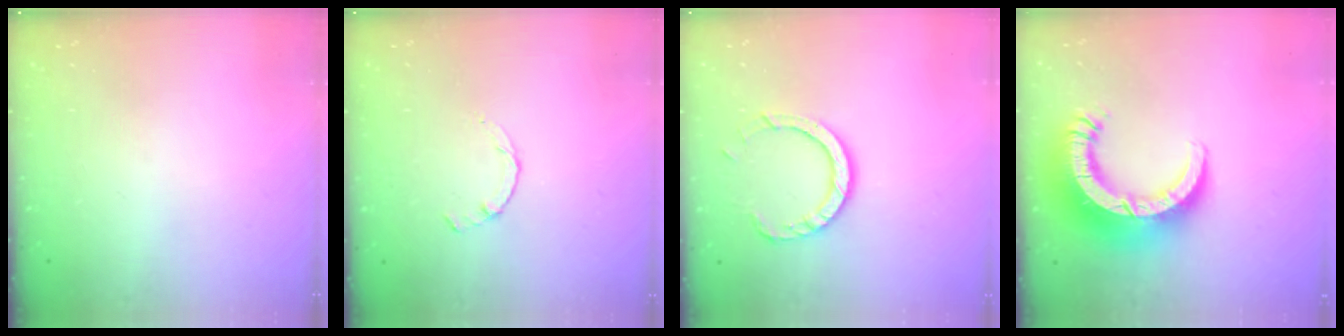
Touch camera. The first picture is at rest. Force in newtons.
{"total": 0.8, "press": 0.7, "slide": 0.2}
{"total": 8.9, "press": 8.8, "slide": 1.2}
{"total": 15.0, "press": 14.9, "slide": 1.6}